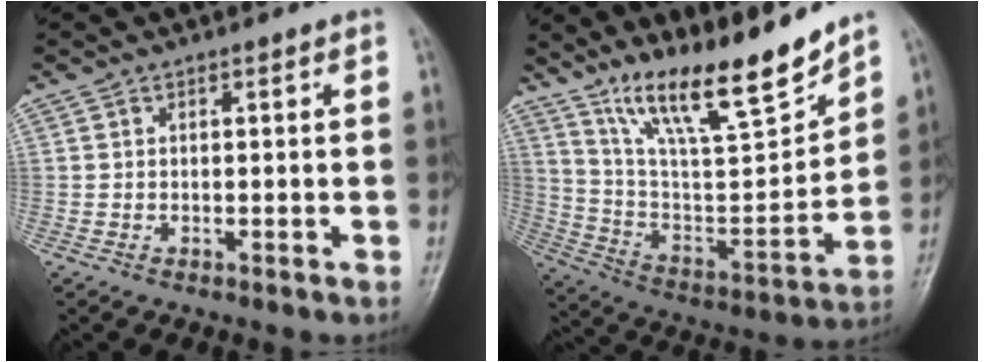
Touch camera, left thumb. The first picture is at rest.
{"total": 19.3, "force": [14.9, 3.6, 11.7], "torque": [-0.159, -0.085, 0.268]}